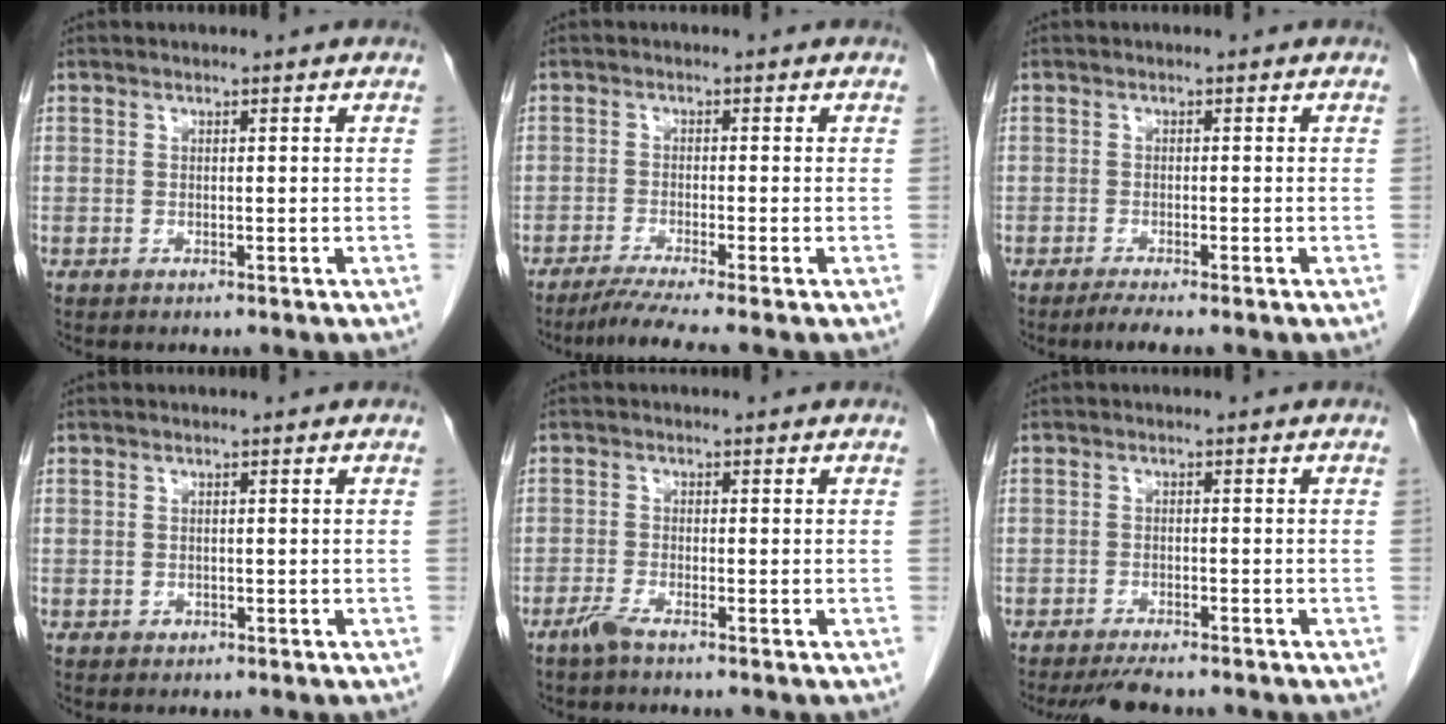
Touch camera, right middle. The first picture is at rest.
{"total": 5.1, "force": [-4.1, -1.2, 2.9], "torque": [-0.049, -0.019, -0.074]}
{"total": 2.3, "force": [-1.8, -0.2, 1.4], "torque": [-0.028, -0.006, -0.034]}
{"total": 0.5, "force": [-0.2, 0.4, 0.1], "torque": [-0.005, 0.002, -0.003]}
{"total": 2.1, "force": [-1.7, 0.0, 1.3], "torque": [-0.037, -0.005, -0.038]}
{"total": 5.1, "force": [-4.6, 0.8, 2.1], "torque": [-0.029, -0.011, -0.073]}